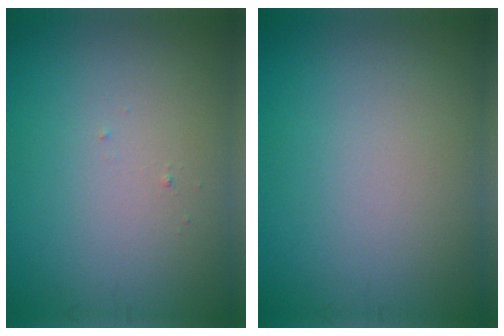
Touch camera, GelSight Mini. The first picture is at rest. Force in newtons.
{"total": 0.0}